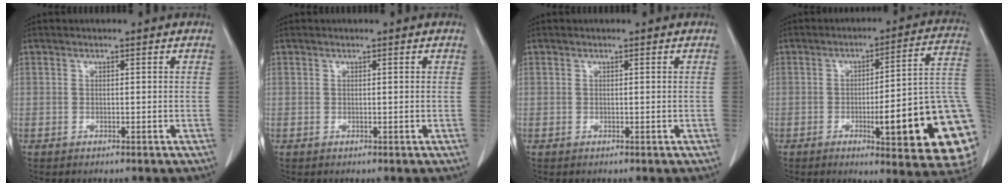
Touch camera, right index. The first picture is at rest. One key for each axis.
{"total": 0.0}
{"total": 0.0}
{"total": 21.8, "fx": -4.6, "fy": 2.5, "fz": 21.1, "tx": -0.182, "ty": 0.009, "tz": -0.055}